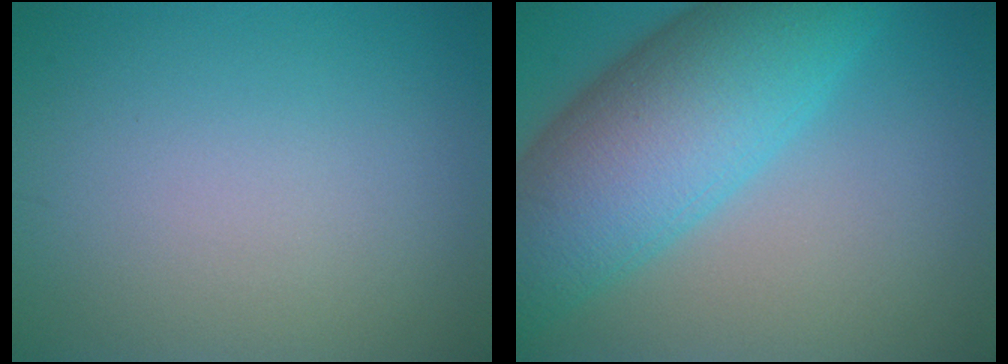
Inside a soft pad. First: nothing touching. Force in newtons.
{"total": 11.5, "press": 11.5, "slide": 0.3}